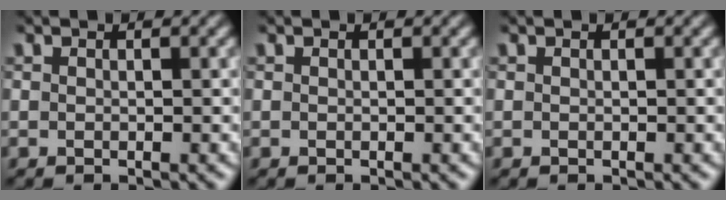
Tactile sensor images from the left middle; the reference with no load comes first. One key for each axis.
{"total": 0.0}
{"total": 0.0}